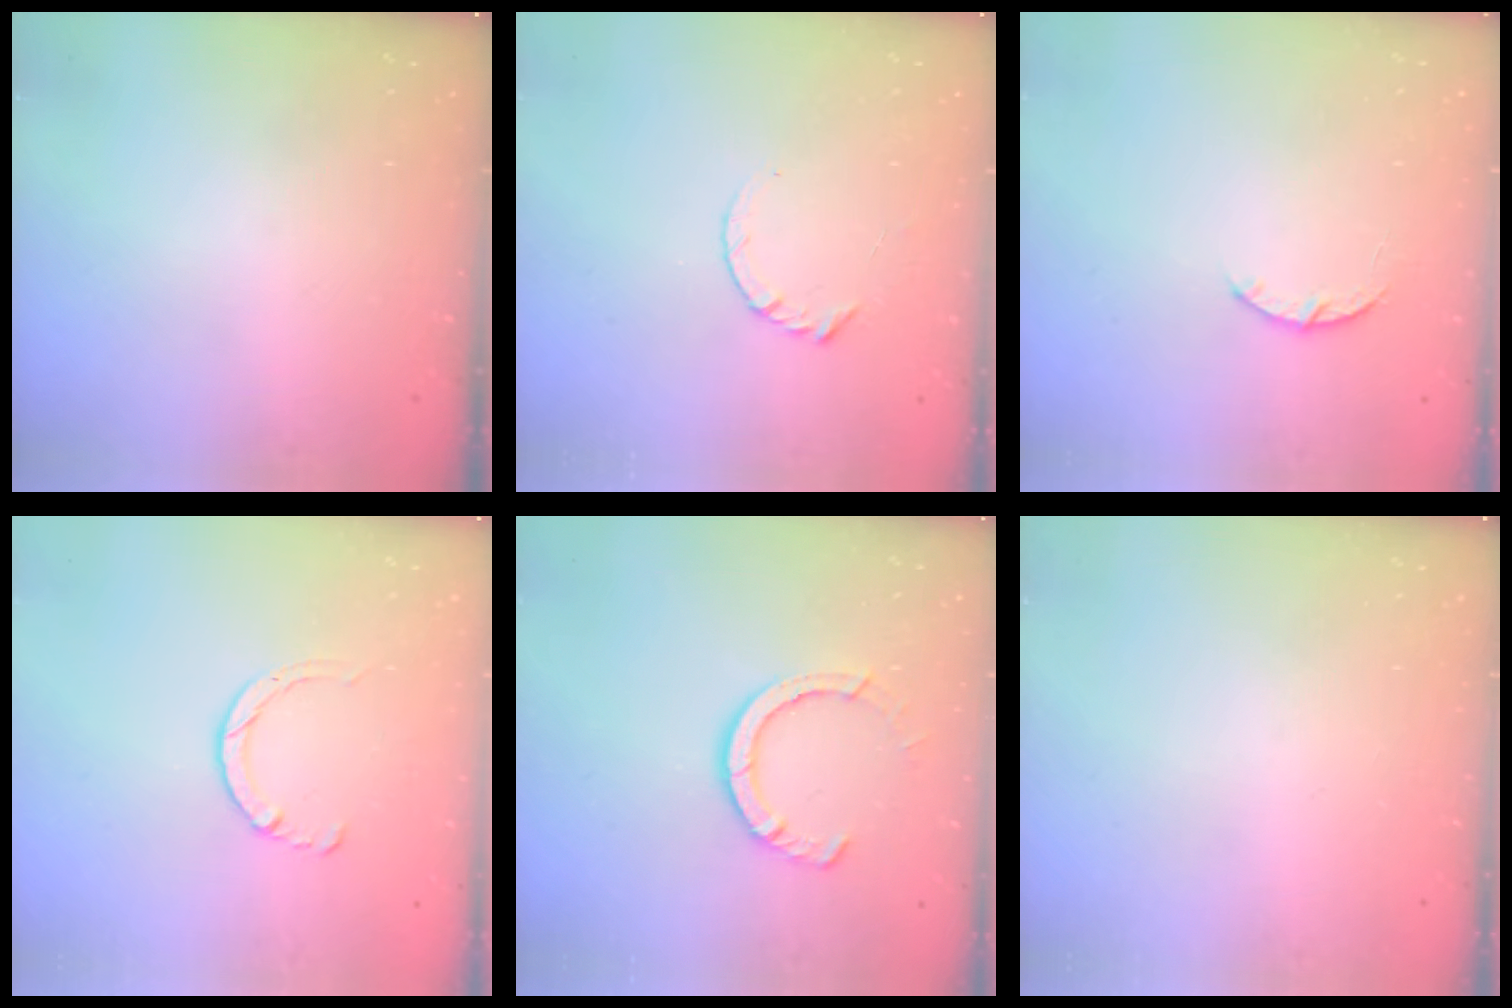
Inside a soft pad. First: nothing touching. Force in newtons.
{"total": 3.6, "press": 3.6, "slide": 0.4}
{"total": 3.0, "press": 2.9, "slide": 0.5}
{"total": 2.9, "press": 2.8, "slide": 0.4}
{"total": 7.5, "press": 7.4, "slide": 1.0}
{"total": 0.0}